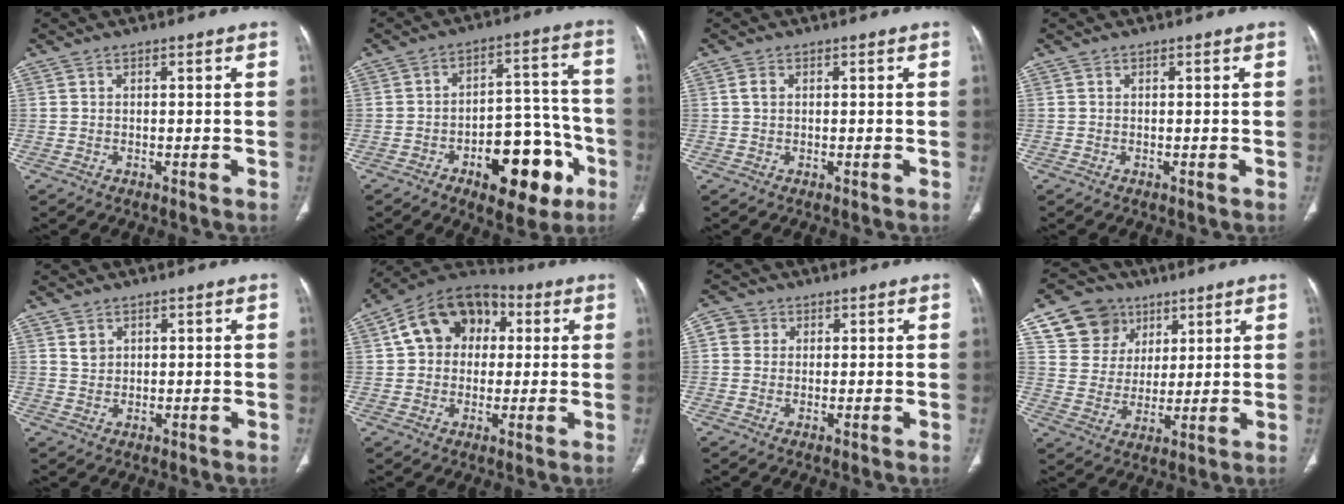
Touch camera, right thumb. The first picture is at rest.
{"total": 16.3, "force": [-7.2, 8.4, 12.0], "torque": [-0.121, 0.058, -0.092]}
{"total": 1.5, "force": [0.4, 1.0, 1.1], "torque": [-0.019, 0.002, 0.008]}
{"total": 0.0}
{"total": 2.0, "force": [1.1, 1.5, 0.8], "torque": [-0.003, -0.008, 0.024]}
{"total": 14.2, "force": [3.0, 10.9, 8.6], "torque": [-0.111, 0.025, 0.040]}
{"total": 3.3, "force": [0.8, 3.1, 0.8], "torque": [0.002, 0.002, 0.011]}
{"total": 12.3, "force": [6.3, 10.0, 3.2], "torque": [-0.028, -0.018, 0.122]}